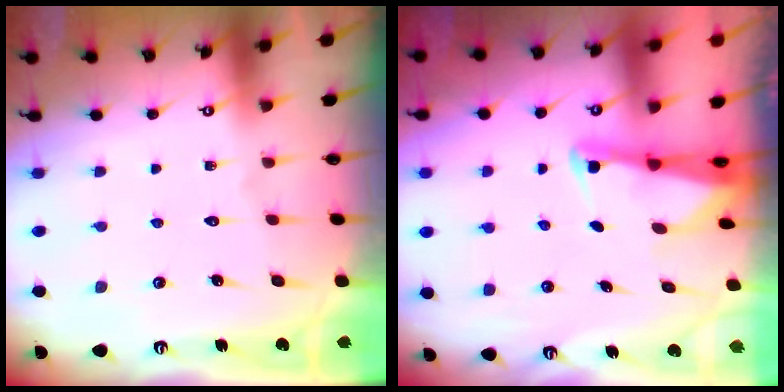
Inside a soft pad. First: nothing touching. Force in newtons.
{"total": 2.4, "press": 2.4, "slide": 0.3}